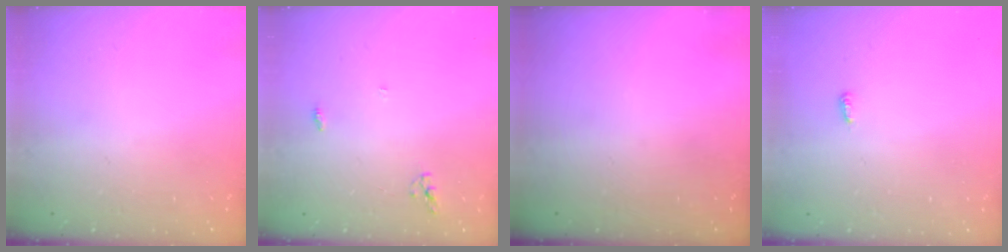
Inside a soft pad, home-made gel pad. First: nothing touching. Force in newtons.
{"total": 3.8, "press": 3.8, "slide": 0.1}
{"total": 0.0}
{"total": 2.9, "press": 2.9, "slide": 0.3}